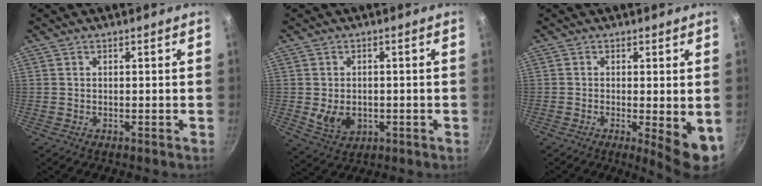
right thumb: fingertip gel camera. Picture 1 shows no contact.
{"total": 6.1, "force": [-0.9, 4.6, 4.0], "torque": [-0.058, -0.005, -0.004]}
{"total": 7.0, "force": [-1.3, 1.6, 6.7], "torque": [-0.085, -0.012, -0.013]}